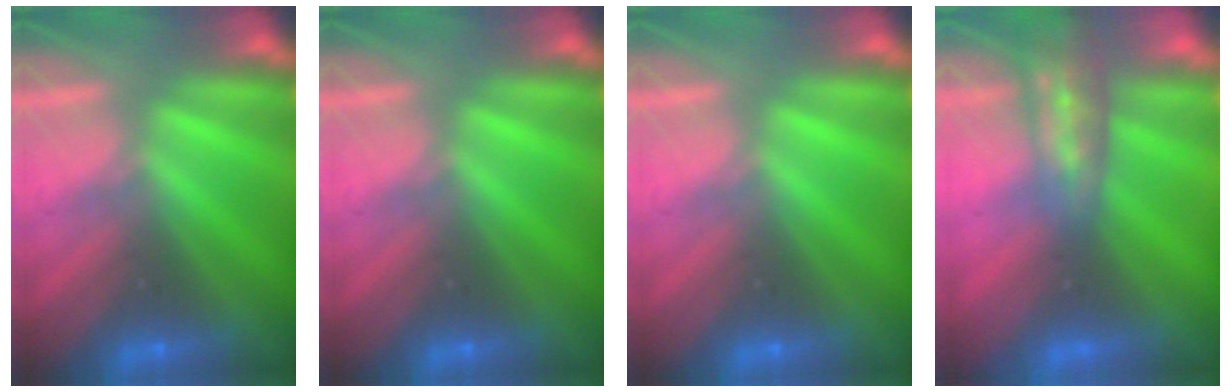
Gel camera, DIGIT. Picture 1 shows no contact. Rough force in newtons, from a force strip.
{"total": 0.0}
{"total": 0.0}
{"total": 2.7}